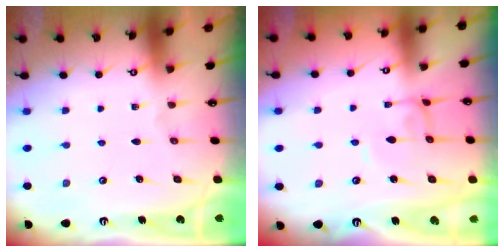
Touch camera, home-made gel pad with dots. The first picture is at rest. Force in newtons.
{"total": 2.6, "press": 2.6, "slide": 0.0}